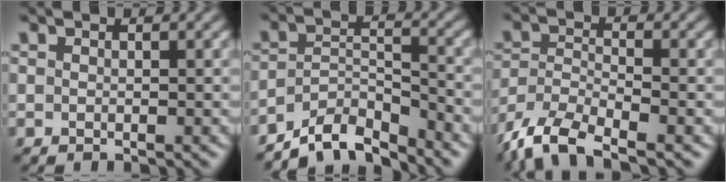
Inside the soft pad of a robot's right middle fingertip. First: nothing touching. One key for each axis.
{"total": 6.2, "fx": -5.4, "fy": 1.7, "fz": 2.5, "tx": -0.039, "ty": -0.005, "tz": -0.101}
{"total": 7.1, "fx": -5.4, "fy": 2.3, "fz": 4.0, "tx": -0.079, "ty": -0.009, "tz": -0.114}